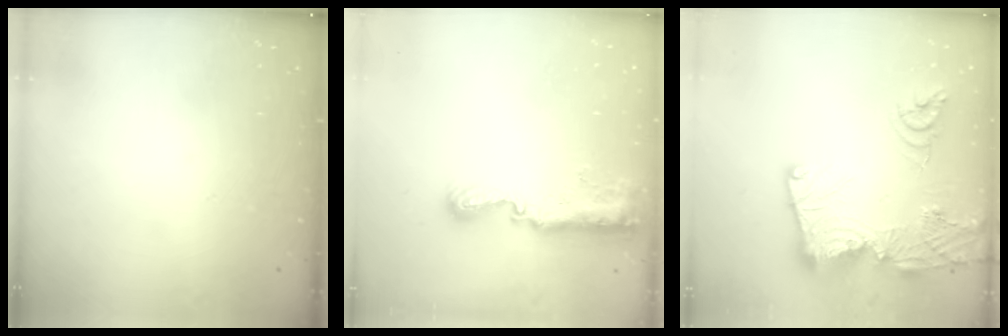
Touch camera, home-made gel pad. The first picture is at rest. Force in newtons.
{"total": 8.9, "press": 8.9, "slide": 0.8}
{"total": 21.8, "press": 21.7, "slide": 2.3}